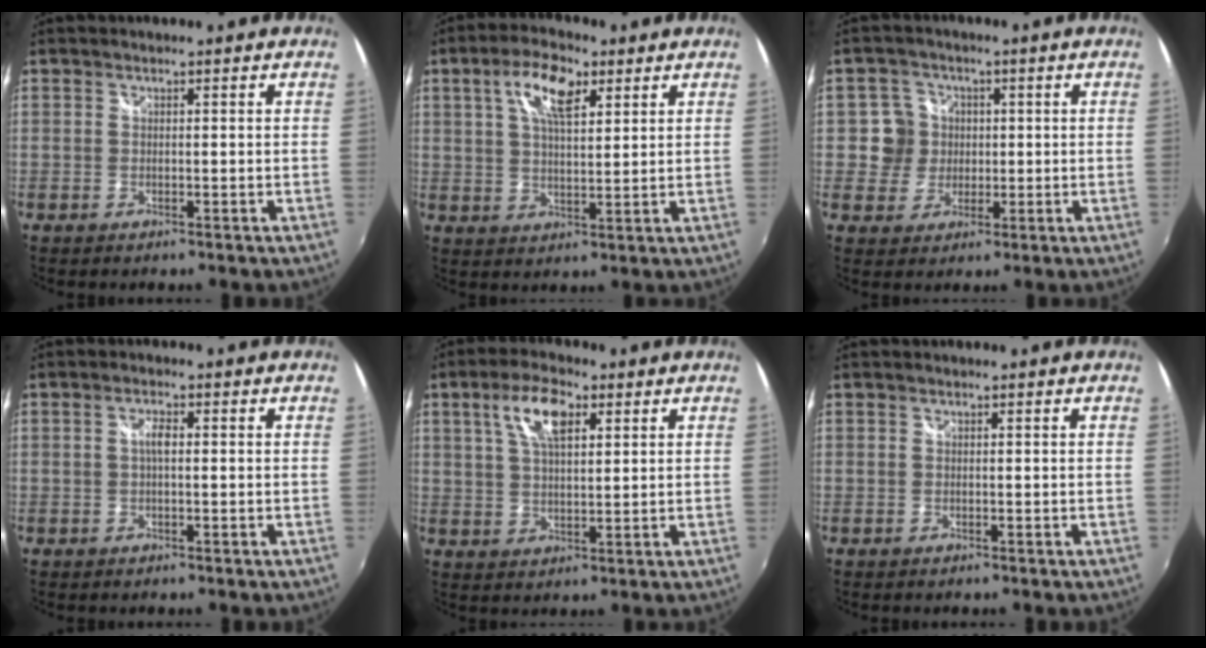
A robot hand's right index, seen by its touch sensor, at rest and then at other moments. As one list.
[{"total": 8.5, "force": [3.8, 3.5, 6.8], "torque": [-0.123, 0.016, 0.065]}, {"total": 5.4, "force": [0.1, 5.4, 0.4], "torque": [0.001, 0.007, -0.001]}, {"total": 1.9, "force": [0.0, 0.7, 1.8], "torque": [-0.034, 0.005, -0.003]}, {"total": 8.3, "force": [3.5, 3.5, 6.7], "torque": [-0.125, 0.016, 0.064]}, {"total": 0.0}]